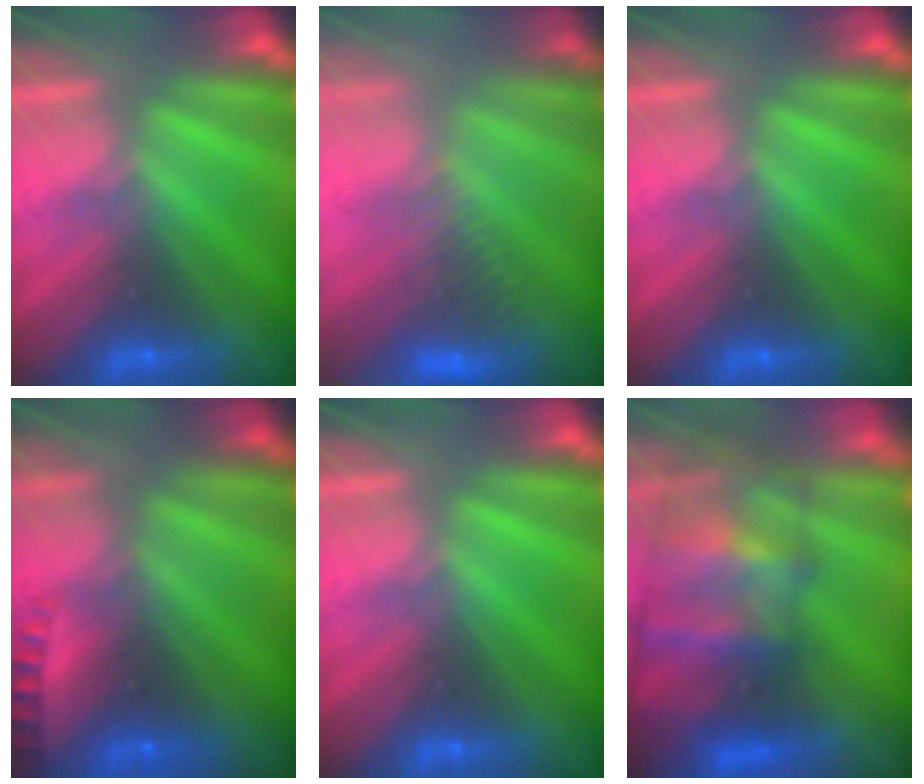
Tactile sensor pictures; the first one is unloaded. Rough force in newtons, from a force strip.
{"total": 3.9}
{"total": 0.0}
{"total": 2.3}
{"total": 0.0}
{"total": 7.8}